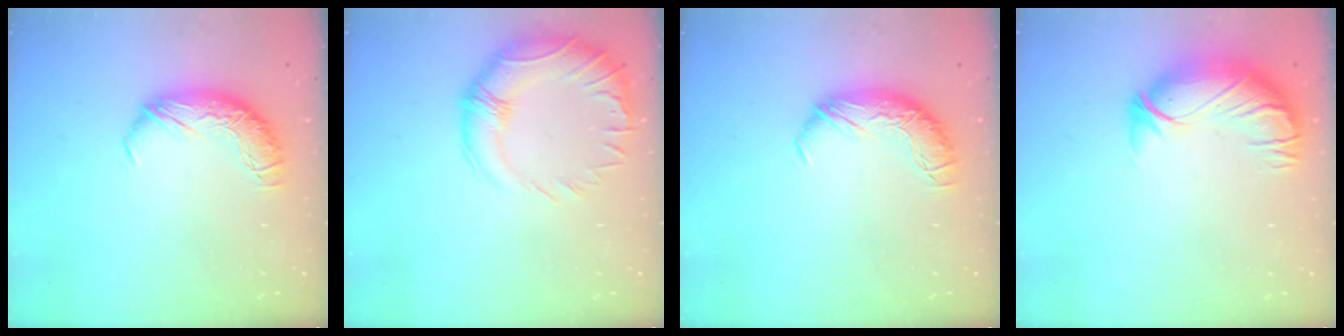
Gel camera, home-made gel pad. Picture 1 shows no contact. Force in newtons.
{"total": 5.8, "press": 4.1, "slide": 4.1}
{"total": 0.0}
{"total": 3.0, "press": 0.2, "slide": 2.9}